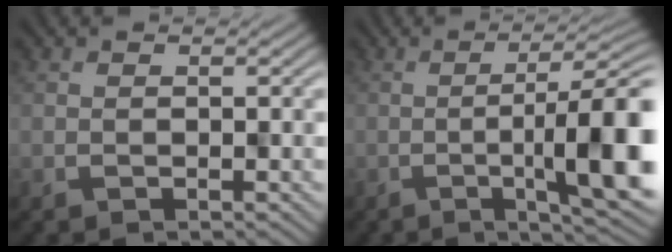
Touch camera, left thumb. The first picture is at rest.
{"total": 11.9, "force": [-2.1, 2.9, 11.4], "torque": [-0.149, -0.015, -0.012]}